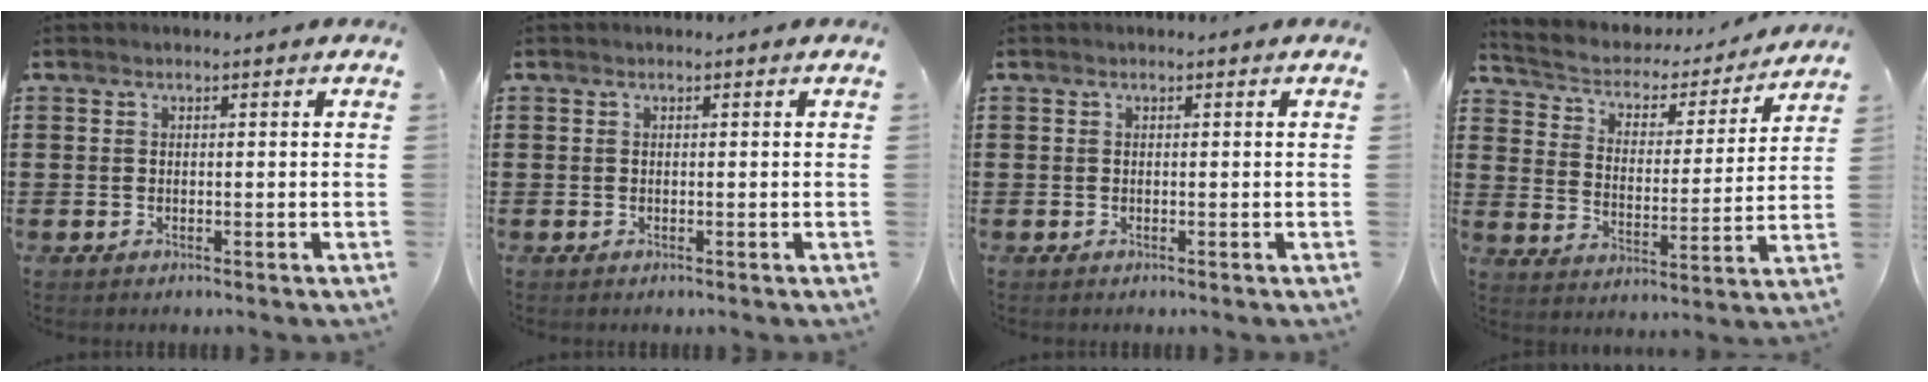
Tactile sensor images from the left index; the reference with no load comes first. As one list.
[{"total": 0.0}, {"total": 0.0}, {"total": 3.1, "force": [2.7, 1.4, 0.6], "torque": [-0.034, -0.024, 0.036]}]